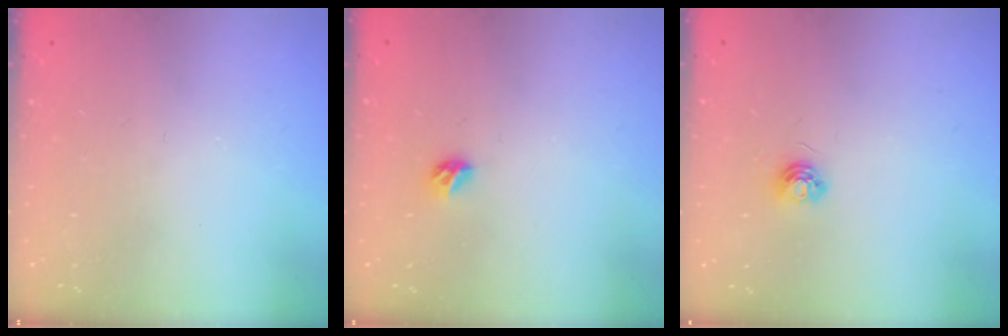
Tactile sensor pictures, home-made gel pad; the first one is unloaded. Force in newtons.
{"total": 3.3, "press": 3.2, "slide": 0.8}
{"total": 4.7, "press": 4.7, "slide": 0.5}